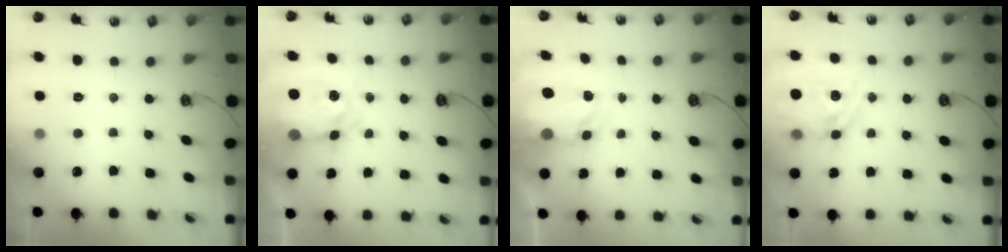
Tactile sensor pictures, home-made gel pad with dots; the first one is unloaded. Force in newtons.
{"total": 9.7, "press": 9.7, "slide": 0.9}
{"total": 4.7, "press": 4.7, "slide": 0.3}
{"total": 11.9, "press": 11.8, "slide": 1.1}